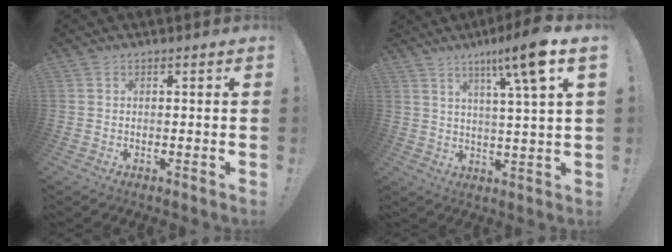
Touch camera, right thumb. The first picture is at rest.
{"total": 12.7, "force": [6.6, 0.2, 10.9], "torque": [-0.177, -0.031, 0.091]}